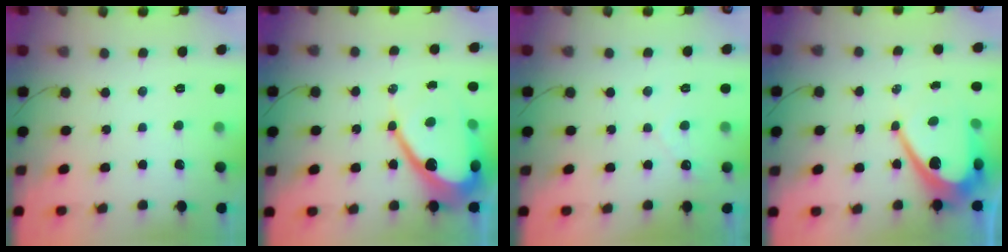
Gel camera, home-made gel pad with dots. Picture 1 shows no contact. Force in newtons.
{"total": 15.5, "press": 15.4, "slide": 1.5}
{"total": 2.3, "press": 2.3, "slide": 0.1}
{"total": 11.7, "press": 11.7, "slide": 0.9}